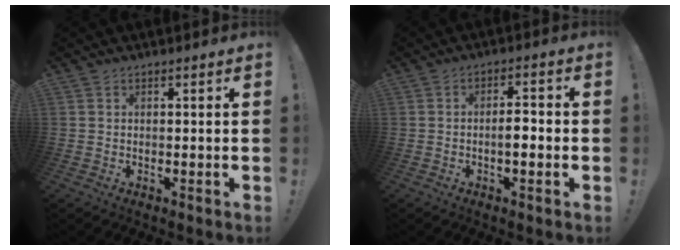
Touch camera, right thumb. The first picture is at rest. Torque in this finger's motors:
{"motor_torque": [0.08, -0.27, 0.27, 0.08, 0.13]}